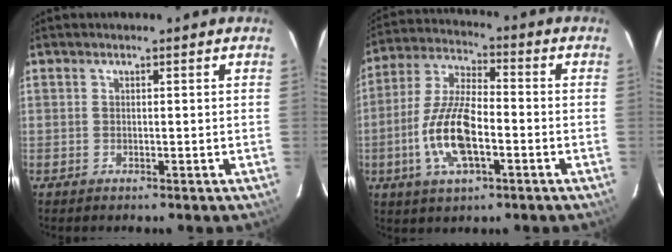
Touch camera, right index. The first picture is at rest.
{"total": 13.0, "force": [-4.0, 4.9, 11.4], "torque": [-0.241, 0.000, -0.078]}